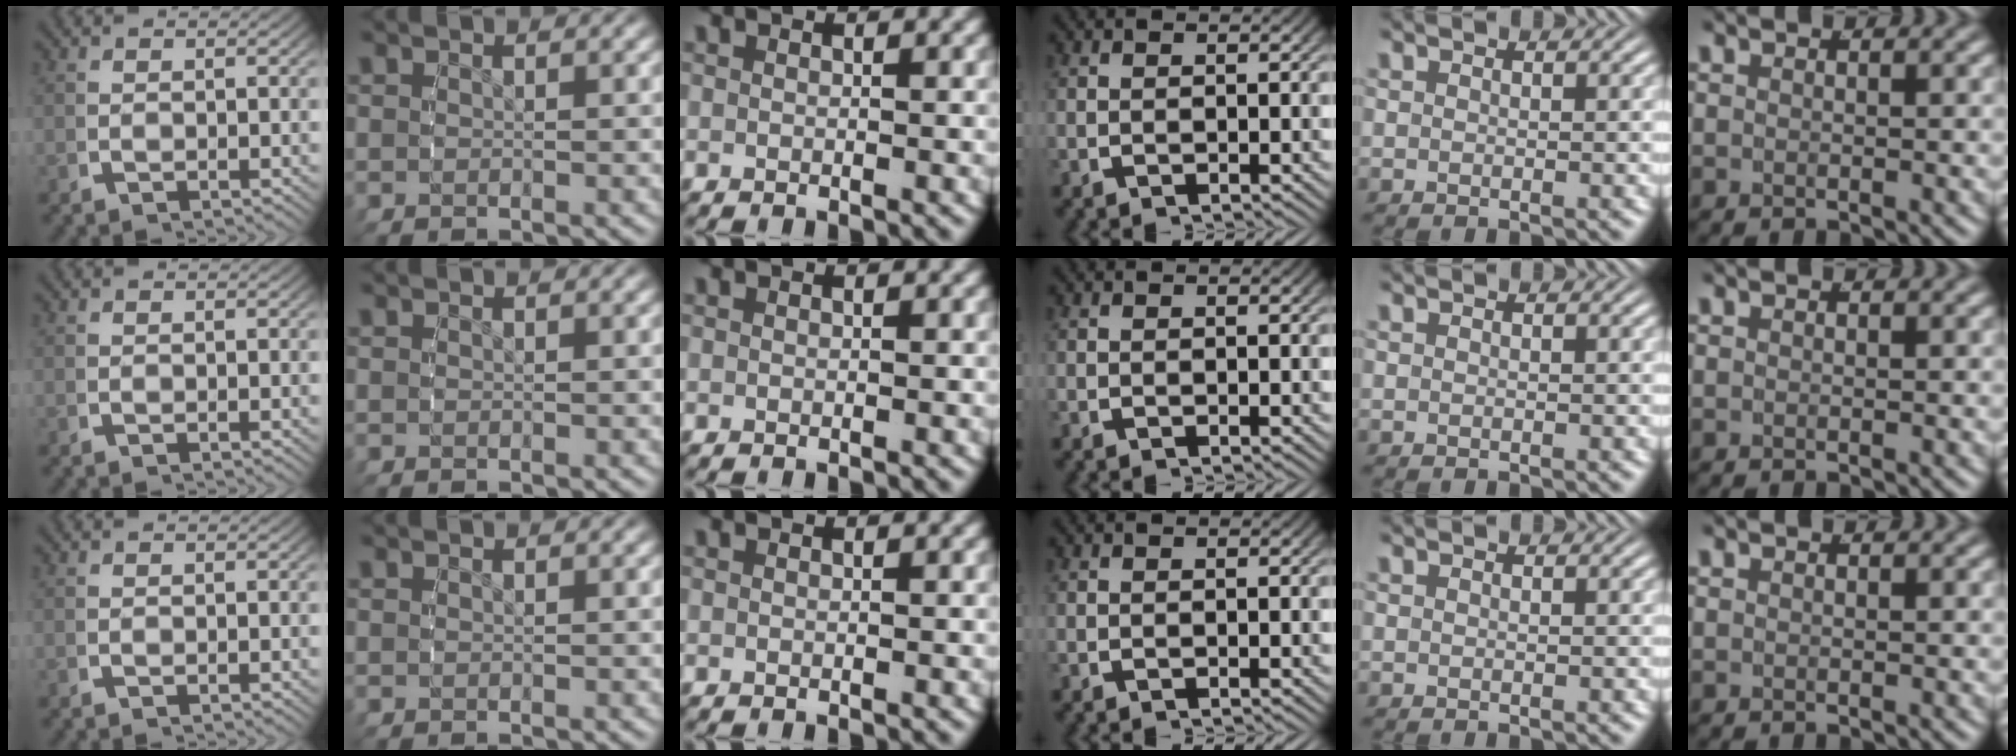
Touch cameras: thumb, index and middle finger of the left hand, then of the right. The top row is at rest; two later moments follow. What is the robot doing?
{"motion": "reach", "object": "pen bag"}